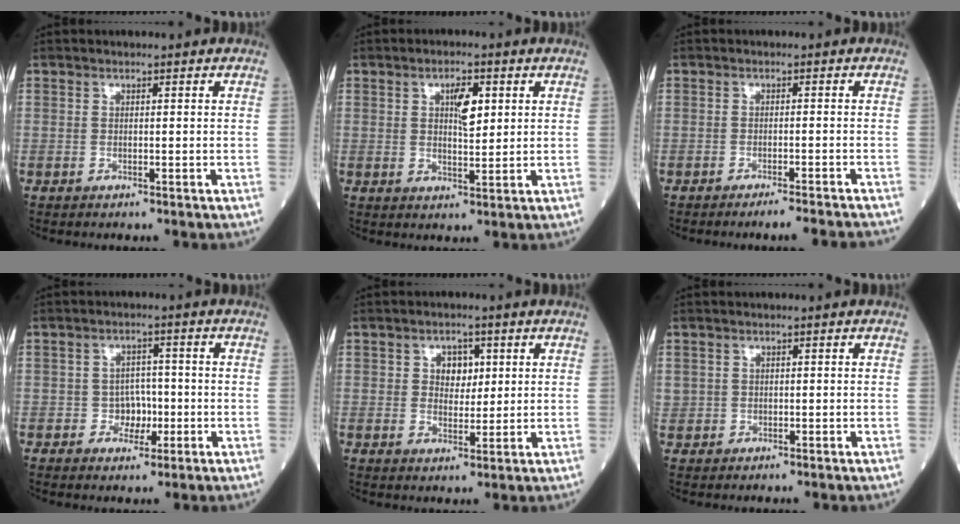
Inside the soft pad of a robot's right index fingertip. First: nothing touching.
{"total": 4.5, "force": [1.5, 1.6, 4.0], "torque": [-0.067, 0.004, 0.025]}
{"total": 5.8, "force": [-5.4, -0.7, 2.1], "torque": [-0.011, -0.014, -0.072]}
{"total": 3.6, "force": [-0.9, 3.1, 1.6], "torque": [-0.012, 0.010, -0.012]}
{"total": 3.8, "force": [1.2, 2.7, 2.4], "torque": [-0.033, 0.006, 0.021]}
{"total": 1.2, "force": [0.4, 1.1, 0.1], "torque": [0.008, 0.006, 0.005]}